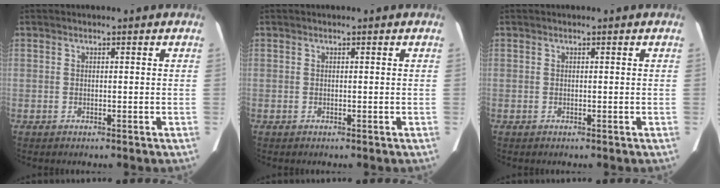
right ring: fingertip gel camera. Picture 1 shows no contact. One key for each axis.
{"total": 0.0}
{"total": 0.0}